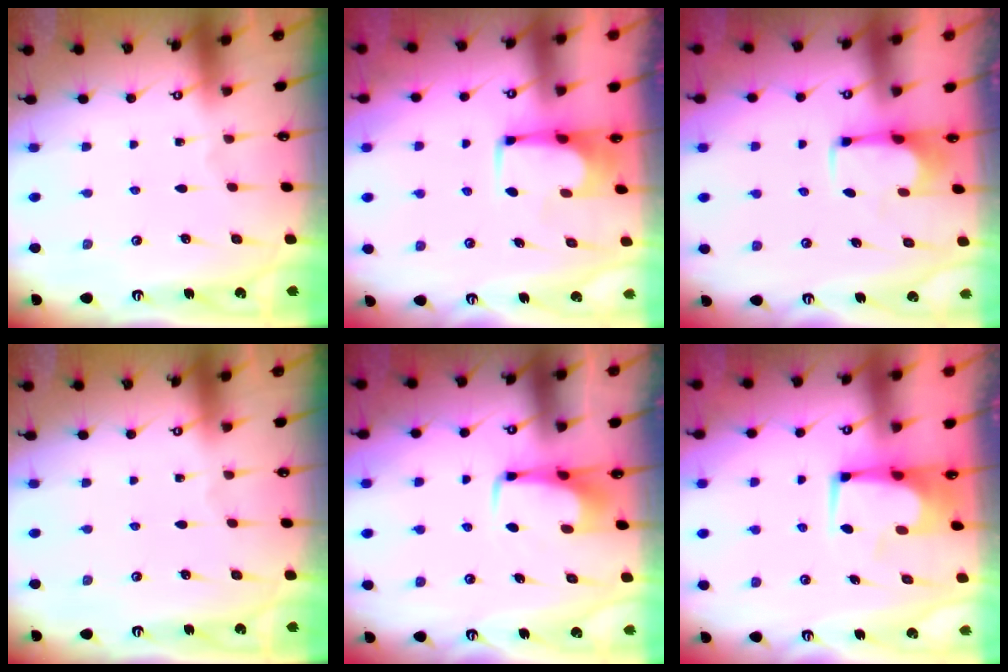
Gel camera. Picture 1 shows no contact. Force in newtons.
{"total": 1.7, "press": 1.6, "slide": 0.3}
{"total": 2.5, "press": 2.3, "slide": 0.9}
{"total": 0.0}
{"total": 3.7, "press": 3.7, "slide": 0.3}
{"total": 1.5, "press": 1.5, "slide": 0.2}